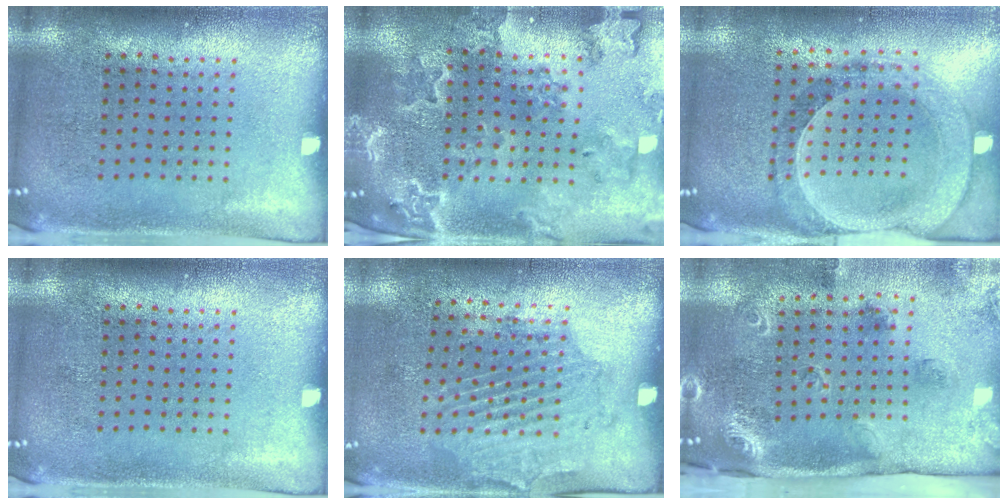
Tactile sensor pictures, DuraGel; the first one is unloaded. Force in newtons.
{"total": 2.2, "press": 2.1, "slide": 0.4}
{"total": 1.5, "press": 1.5, "slide": 0.3}
{"total": 0.0}
{"total": 1.8, "press": 1.2, "slide": 1.4}
{"total": 2.1, "press": 1.8, "slide": 1.1}